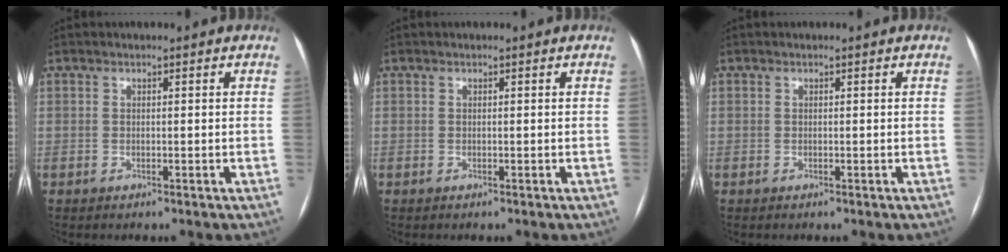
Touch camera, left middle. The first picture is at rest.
{"total": 0.0}
{"total": 0.0}